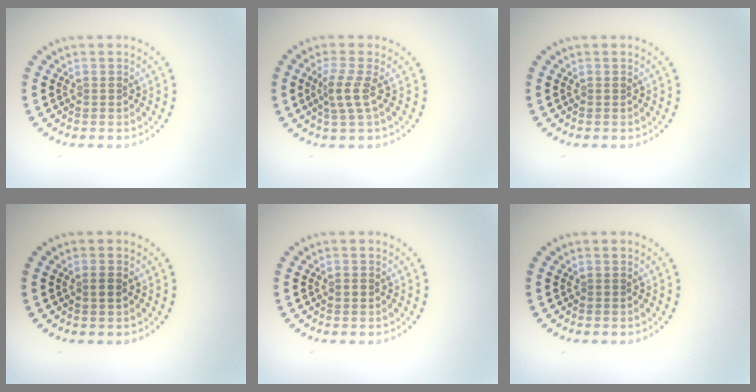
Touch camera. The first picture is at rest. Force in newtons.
{"total": 2.3, "press": 1.7, "slide": 1.5}
{"total": 0.0}
{"total": 0.8, "press": 0.8, "slide": 0.2}
{"total": 0.9, "press": 0.9, "slide": 0.1}
{"total": 0.0}